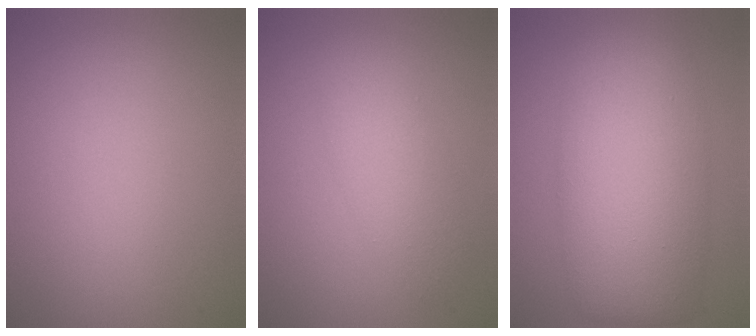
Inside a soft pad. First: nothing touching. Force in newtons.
{"total": 2.9, "press": 2.9, "slide": 0.1}
{"total": 9.4, "press": 9.4, "slide": 0.5}